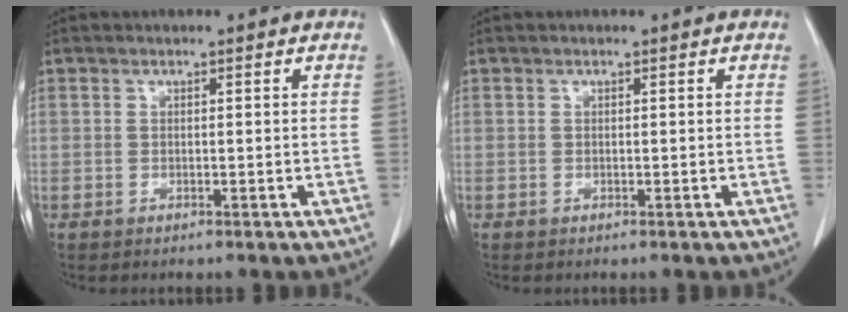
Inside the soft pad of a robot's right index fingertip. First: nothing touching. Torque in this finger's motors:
{"motor_torque": [0.00, 0.00, 0.00, 0.00]}